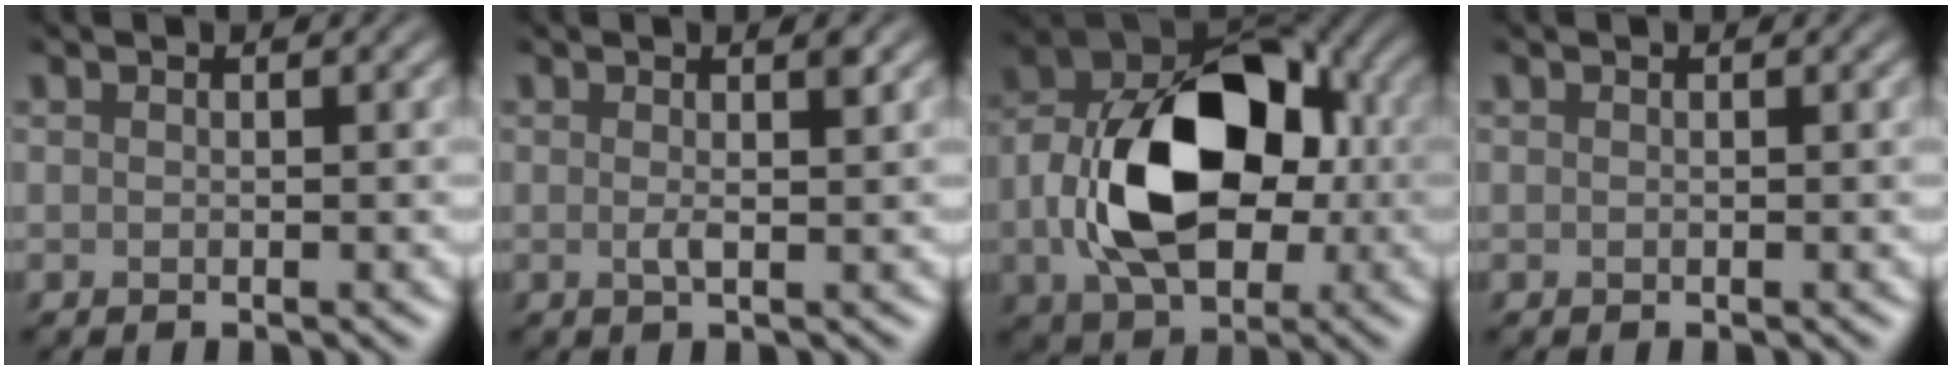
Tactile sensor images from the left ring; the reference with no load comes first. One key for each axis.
{"total": 1.7, "fx": 0.3, "fy": 0.2, "fz": 1.6, "tx": -0.028, "ty": -0.001, "tz": 0.001}
{"total": 12.5, "fx": -1.0, "fy": 7.9, "fz": 9.6, "tx": -0.165, "ty": 0.014, "tz": -0.021}
{"total": 0.0}